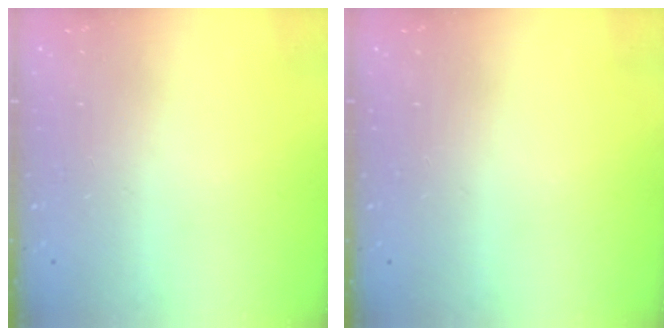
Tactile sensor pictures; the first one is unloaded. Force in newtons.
{"total": 0.0}